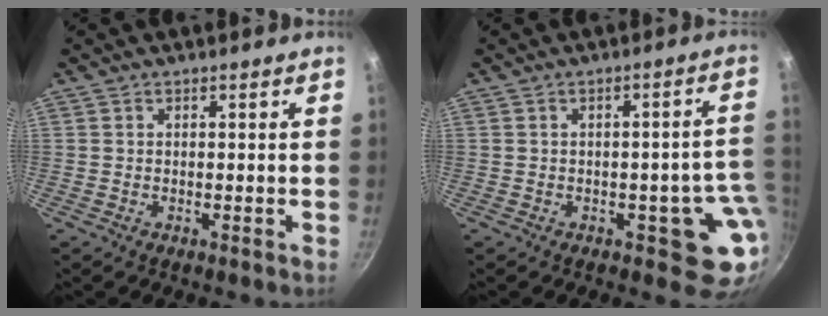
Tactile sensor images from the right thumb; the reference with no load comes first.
{"total": 8.6, "force": [-1.8, 4.7, 7.0], "torque": [-0.016, 0.018, -0.018]}